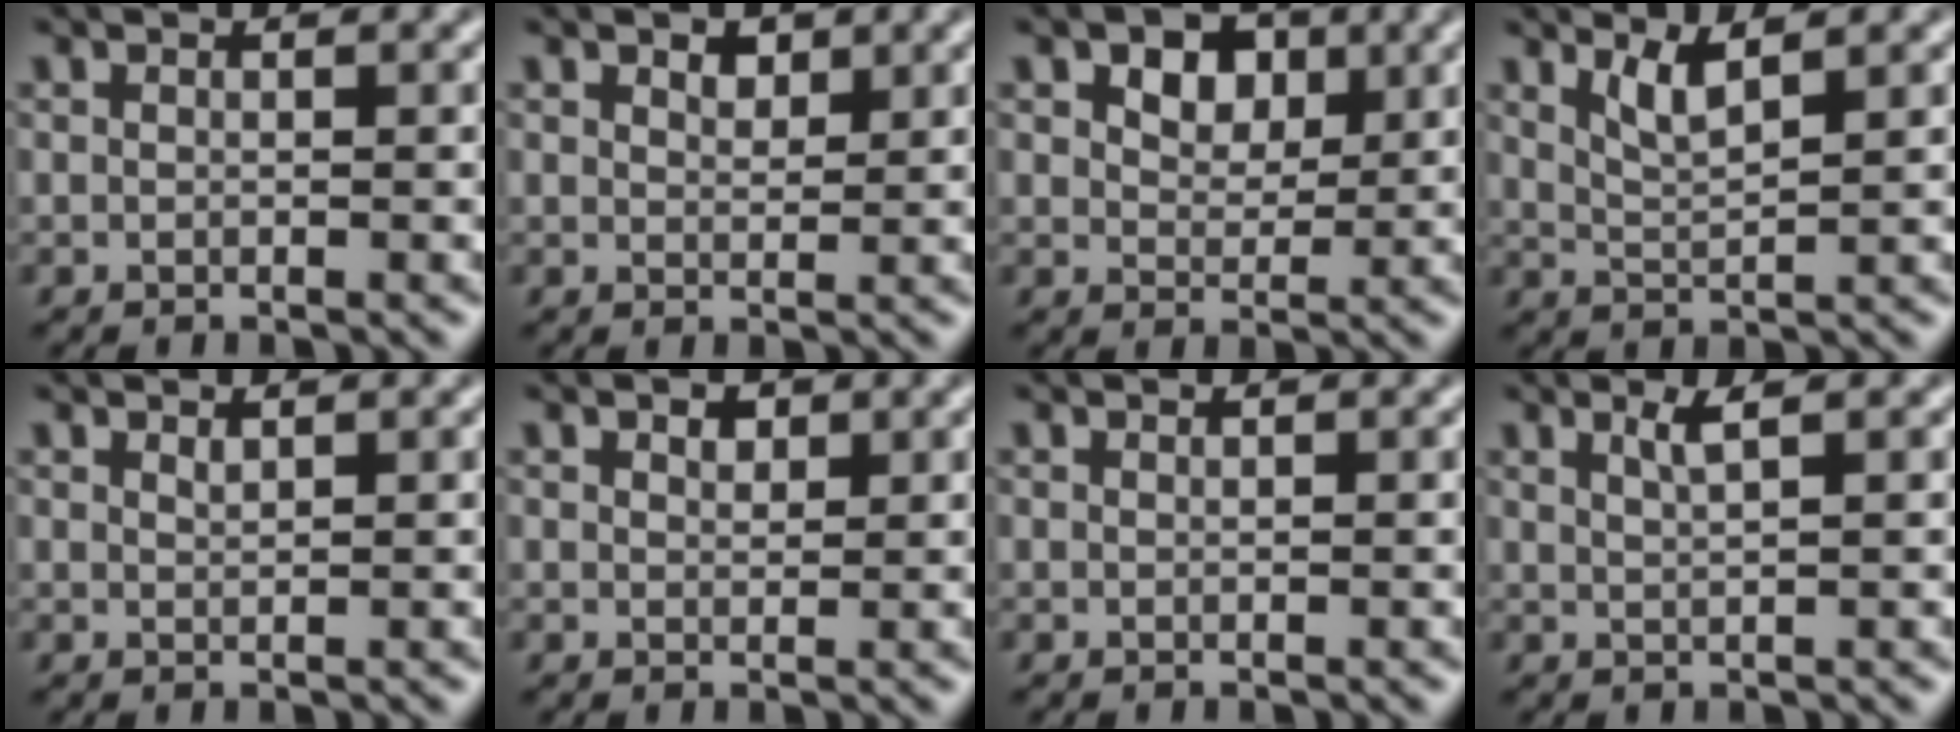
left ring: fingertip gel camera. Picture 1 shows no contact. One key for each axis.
{"total": 1.4, "fx": 1.0, "fy": 0.7, "fz": 0.6, "tx": -0.010, "ty": 0.001, "tz": 0.018}
{"total": 4.4, "fx": 2.0, "fy": 2.9, "fz": 2.6, "tx": -0.043, "ty": 0.004, "tz": 0.019}
{"total": 2.4, "fx": 1.7, "fy": 0.5, "fz": 1.7, "tx": -0.031, "ty": -0.006, "tz": 0.035}
{"total": 0.6, "fx": 0.6, "fy": 0.1, "fz": 0.2, "tx": -0.004, "ty": -0.002, "tz": 0.013}
{"total": 1.2, "fx": 0.8, "fy": 0.7, "fz": 0.5, "tx": -0.008, "ty": 0.001, "tz": 0.014}
{"total": 0.0}
{"total": 1.8, "fx": 1.0, "fy": 0.5, "fz": 1.4, "tx": -0.018, "ty": 0.003, "tz": 0.014}